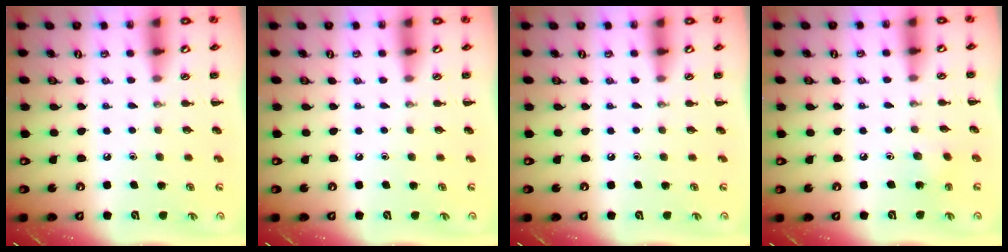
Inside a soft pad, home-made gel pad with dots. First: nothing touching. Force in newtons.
{"total": 0.0}
{"total": 0.0}
{"total": 2.6, "press": 2.5, "slide": 0.7}